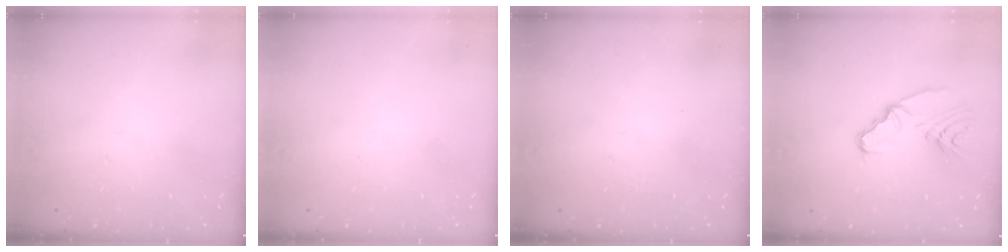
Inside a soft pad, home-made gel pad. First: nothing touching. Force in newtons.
{"total": 1.5, "press": 1.4, "slide": 0.2}
{"total": 0.0}
{"total": 10.3, "press": 9.6, "slide": 3.6}